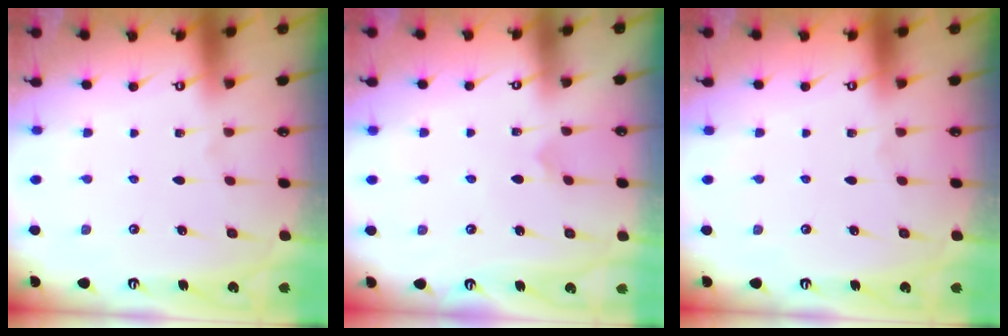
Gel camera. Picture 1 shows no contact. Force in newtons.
{"total": 2.3, "press": 2.3, "slide": 0.2}
{"total": 0.0}